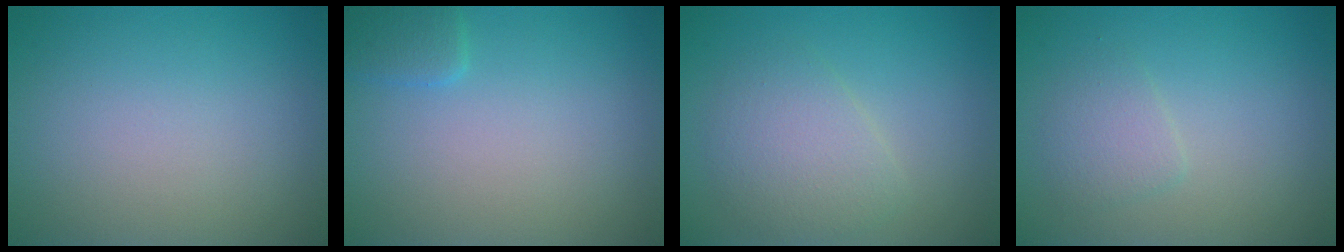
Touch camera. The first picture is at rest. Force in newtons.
{"total": 1.4, "press": 1.4, "slide": 0.1}
{"total": 3.2, "press": 3.2, "slide": 0.1}
{"total": 1.8, "press": 1.8, "slide": 0.1}